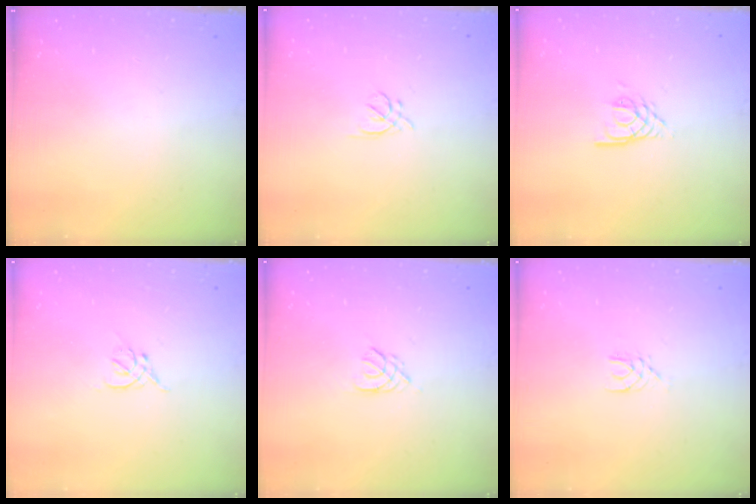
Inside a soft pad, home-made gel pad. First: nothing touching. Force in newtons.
{"total": 2.8, "press": 2.8, "slide": 0.7}
{"total": 3.3, "press": 3.2, "slide": 0.4}
{"total": 1.6, "press": 1.5, "slide": 0.6}
{"total": 2.6, "press": 2.5, "slide": 0.5}
{"total": 3.1, "press": 3.0, "slide": 0.4}